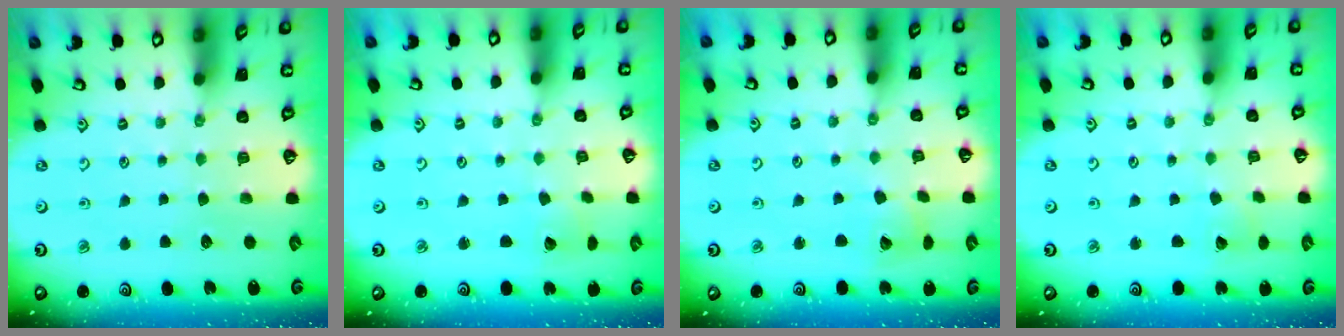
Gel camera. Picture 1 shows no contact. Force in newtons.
{"total": 2.8, "press": 2.8, "slide": 0.2}
{"total": 6.4, "press": 6.4, "slide": 0.9}
{"total": 2.8, "press": 2.8, "slide": 0.0}